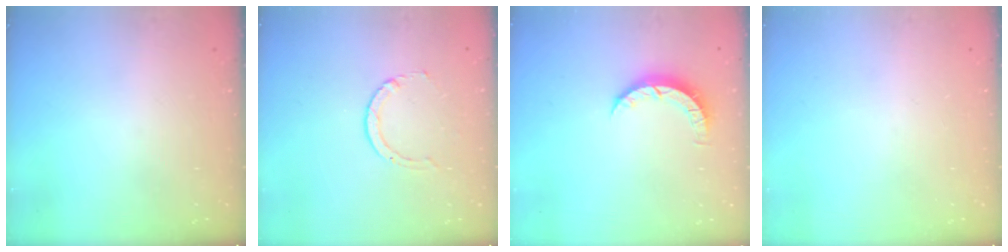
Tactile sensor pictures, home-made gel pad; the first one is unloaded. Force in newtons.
{"total": 3.2, "press": 3.2, "slide": 0.4}
{"total": 4.1, "press": 4.1, "slide": 0.4}
{"total": 0.0}